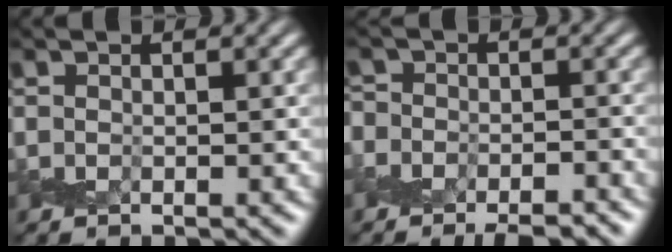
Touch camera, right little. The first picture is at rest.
{"total": 6.1, "force": [-5.1, 2.7, 2.1], "torque": [-0.009, -0.009, -0.080]}